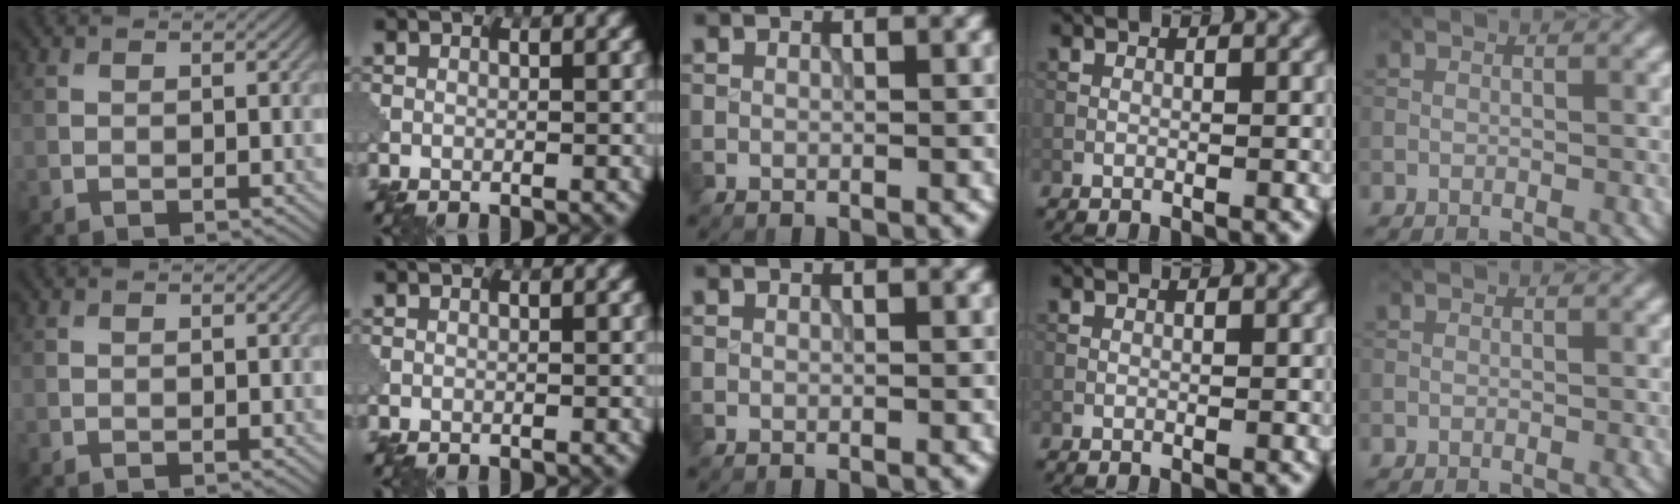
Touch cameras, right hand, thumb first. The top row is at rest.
{}